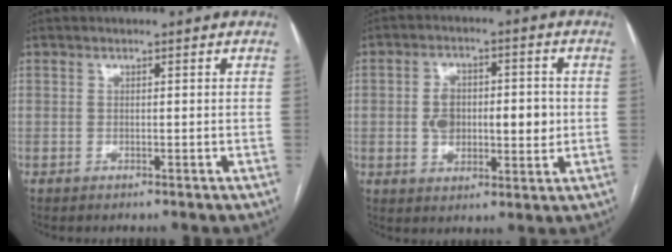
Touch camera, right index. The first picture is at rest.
{"total": 9.2, "force": [-0.1, 5.2, 7.7], "torque": [-0.124, 0.016, 0.006]}